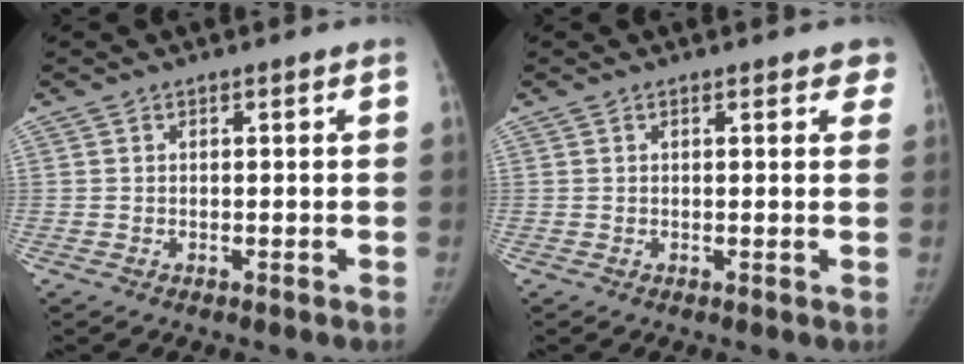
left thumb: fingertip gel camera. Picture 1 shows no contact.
{"total": 3.2, "force": [2.3, 1.3, 1.8], "torque": [0.011, 0.000, 0.017]}